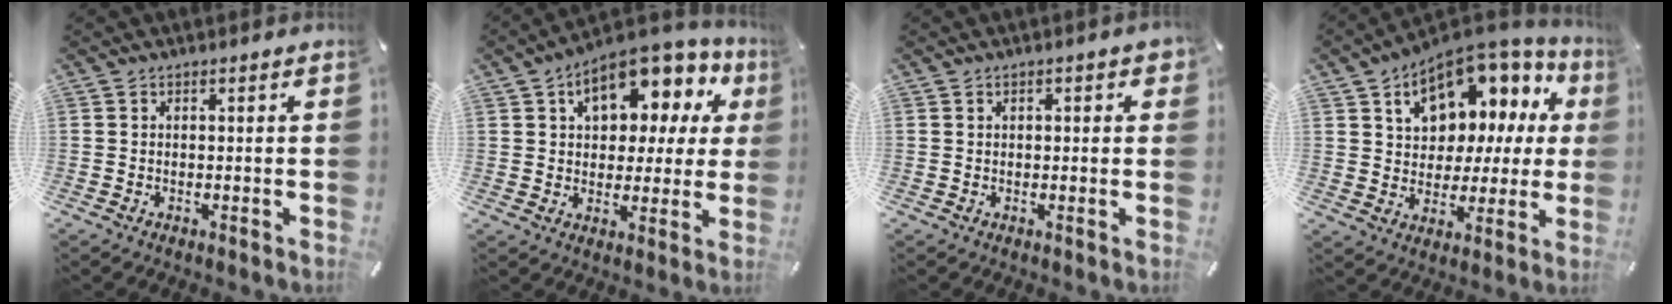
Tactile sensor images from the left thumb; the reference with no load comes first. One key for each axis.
{"total": 13.4, "fx": 6.5, "fy": 8.5, "fz": 8.0, "tx": -0.120, "ty": -0.037, "tz": 0.113}
{"total": 1.4, "fx": 0.4, "fy": 0.7, "fz": 1.1, "tx": -0.013, "ty": 0.002, "tz": 0.004}
{"total": 12.2, "fx": 6.3, "fy": 8.7, "fz": 5.7, "tx": -0.092, "ty": -0.046, "tz": 0.114}